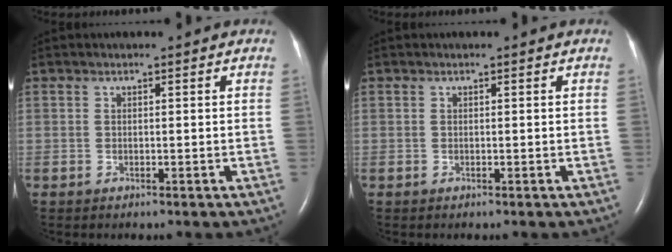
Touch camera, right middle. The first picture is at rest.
{"total": 0.0}